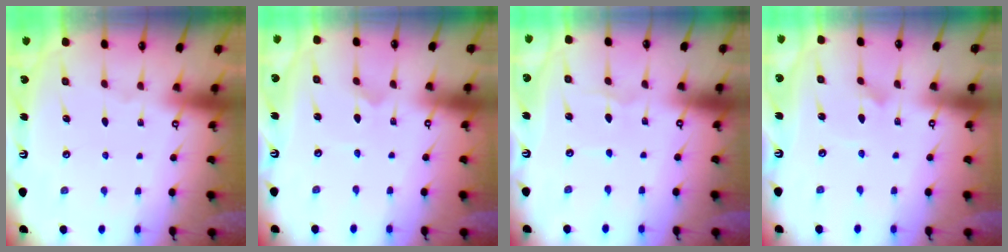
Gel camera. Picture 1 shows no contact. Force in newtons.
{"total": 1.0, "press": 1.0, "slide": 0.0}
{"total": 1.3, "press": 1.3, "slide": 0.1}
{"total": 2.2, "press": 2.2, "slide": 0.1}